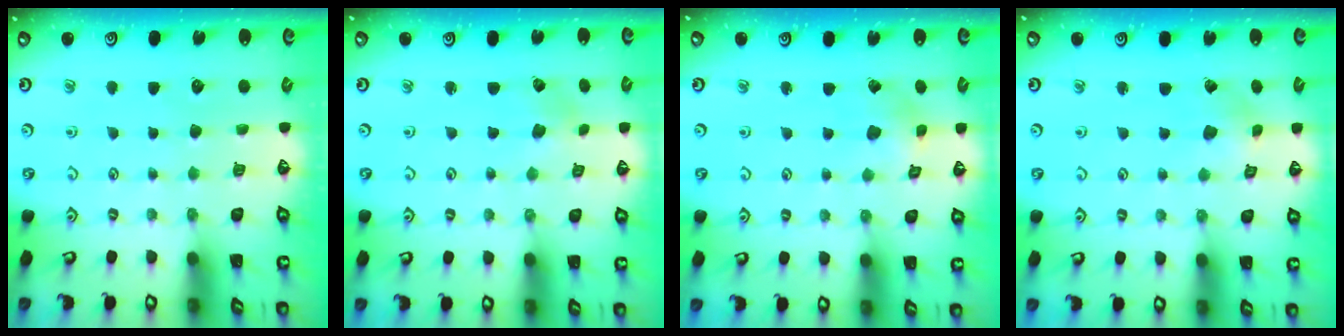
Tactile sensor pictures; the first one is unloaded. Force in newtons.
{"total": 2.6, "press": 2.6, "slide": 0.6}
{"total": 2.9, "press": 2.9, "slide": 0.3}
{"total": 2.3, "press": 2.3, "slide": 0.1}